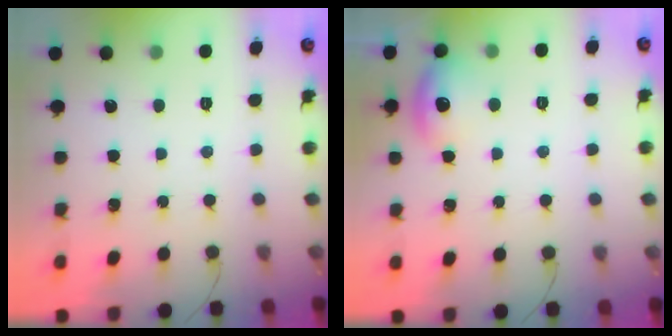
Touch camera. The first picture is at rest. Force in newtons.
{"total": 9.1, "press": 9.0, "slide": 1.3}